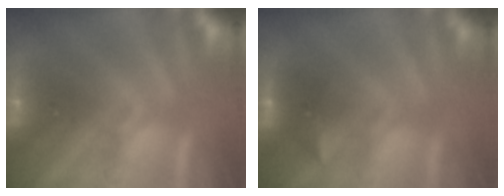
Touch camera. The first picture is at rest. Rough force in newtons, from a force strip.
{"total": 1.8}